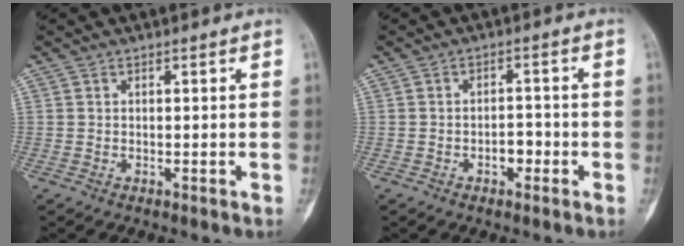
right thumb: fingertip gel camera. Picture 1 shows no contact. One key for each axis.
{"total": 3.1, "fx": -1.3, "fy": 1.9, "fz": 2.1, "tx": -0.020, "ty": 0.015, "tz": -0.020}